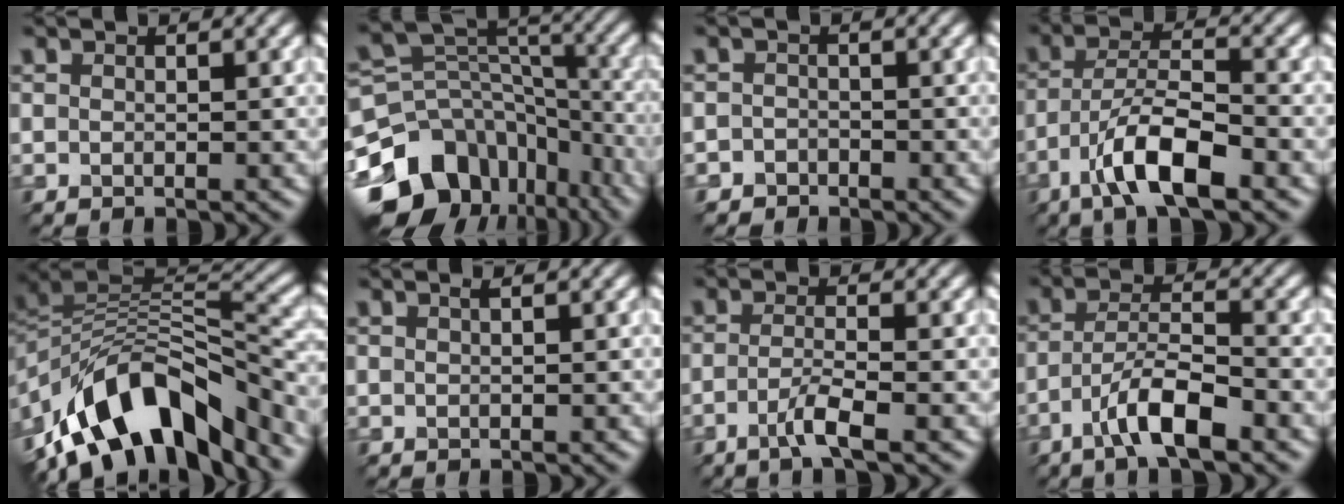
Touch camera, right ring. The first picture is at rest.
{"total": 13.1, "force": [-6.9, 9.7, 5.6], "torque": [-0.142, 0.015, -0.095]}
{"total": 1.3, "force": [-1.0, 0.6, -0.7], "torque": [0.013, 0.011, -0.022]}
{"total": 7.0, "force": [-3.9, 2.1, 5.4], "torque": [-0.096, 0.015, -0.074]}
{"total": 11.5, "force": [-5.9, 6.0, 7.9], "torque": [-0.133, 0.022, -0.113]}
{"total": 0.6, "force": [0.4, -0.1, 0.4], "torque": [-0.008, 0.002, 0.008]}
{"total": 2.3, "force": [-1.2, 0.0, 1.9], "torque": [-0.041, 0.008, -0.034]}
{"total": 5.1, "force": [-3.1, 1.2, 3.9], "torque": [-0.074, 0.013, -0.060]}